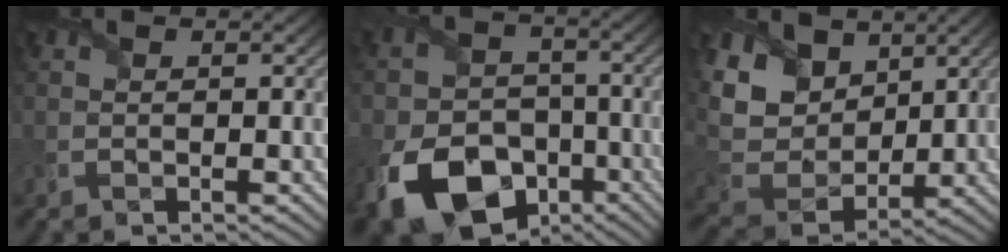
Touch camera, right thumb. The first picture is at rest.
{"total": 16.2, "force": [-7.9, 11.5, 8.4], "torque": [-0.200, -0.055, -0.140]}
{"total": 12.4, "force": [6.0, 8.7, 6.4], "torque": [-0.213, 0.041, 0.107]}